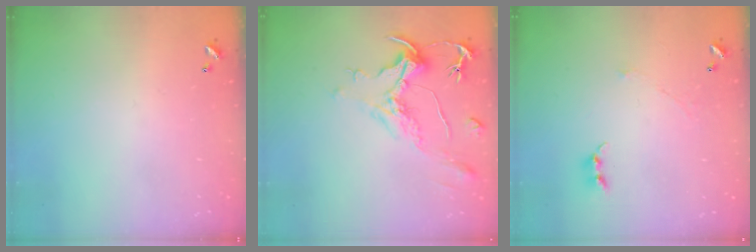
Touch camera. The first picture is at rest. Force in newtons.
{"total": 2.1, "press": 1.7, "slide": 1.3}
{"total": 1.1, "press": 1.1, "slide": 0.4}